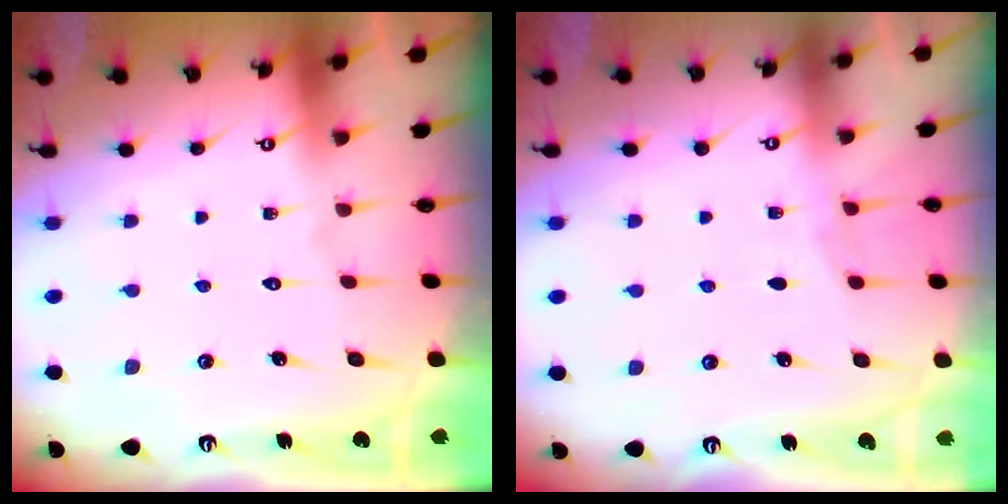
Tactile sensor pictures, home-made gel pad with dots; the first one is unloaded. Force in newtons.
{"total": 4.2, "press": 4.2, "slide": 0.4}